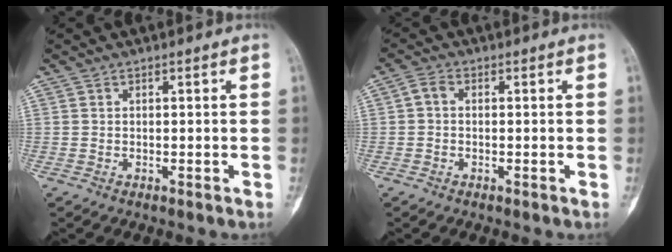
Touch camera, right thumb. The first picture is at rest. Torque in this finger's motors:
{"motor_torque": [-0.31, 0.22, 0.27, -0.28, -0.06]}